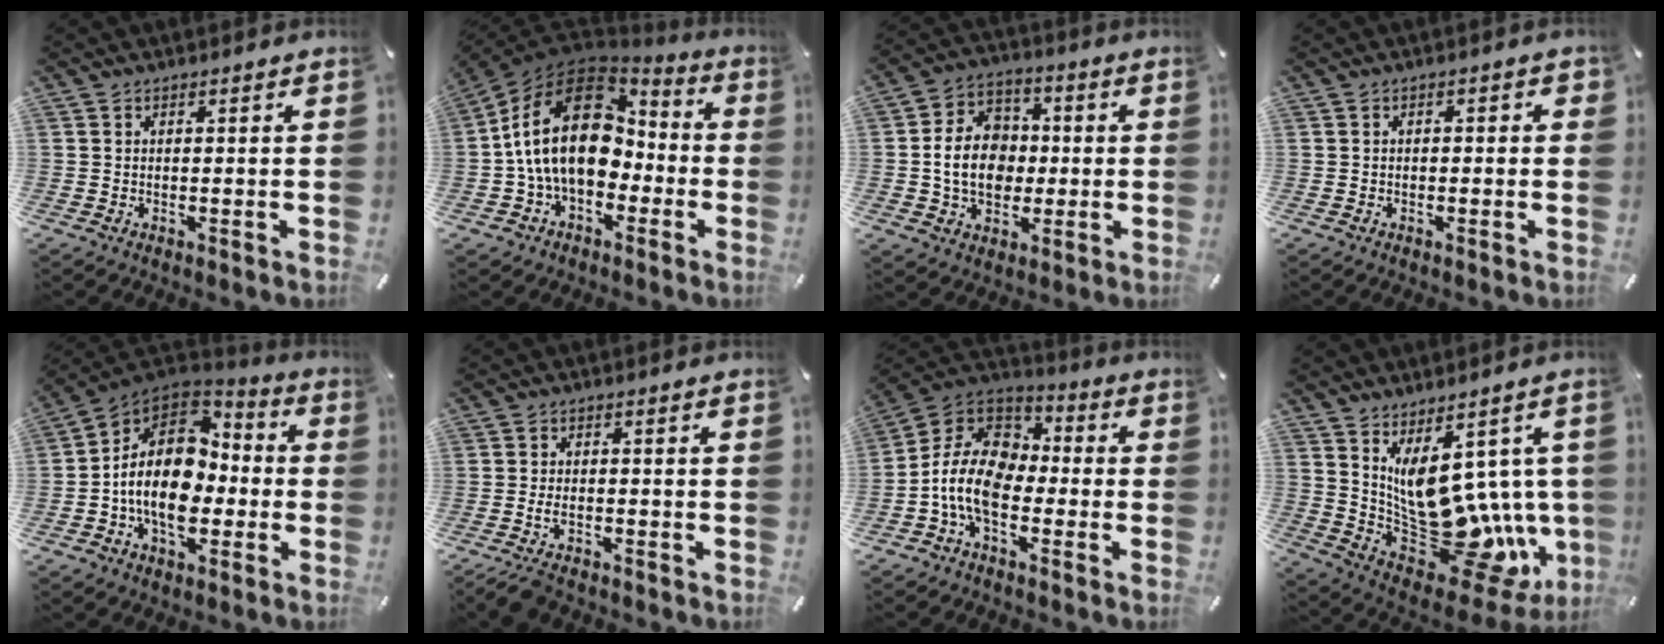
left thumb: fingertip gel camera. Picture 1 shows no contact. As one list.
[{"total": 22.0, "force": [1.0, 15.3, 15.8], "torque": [-0.307, 0.014, 0.018]}, {"total": 12.2, "force": [-0.8, 10.1, 6.8], "torque": [-0.150, 0.020, -0.014]}, {"total": 1.5, "force": [-0.8, 0.8, 0.9], "torque": [-0.016, 0.005, -0.017]}, {"total": 17.3, "force": [-2.2, 12.1, 12.2], "torque": [-0.234, 0.006, -0.040]}, {"total": 3.6, "force": [-2.3, 1.5, 2.2], "torque": [-0.058, 0.006, -0.049]}, {"total": 13.1, "force": [-5.8, 8.0, 8.7], "torque": [-0.202, 0.020, -0.118]}, {"total": 15.5, "force": [1.4, 9.1, 12.5], "torque": [-0.205, -0.059, 0.038]}]